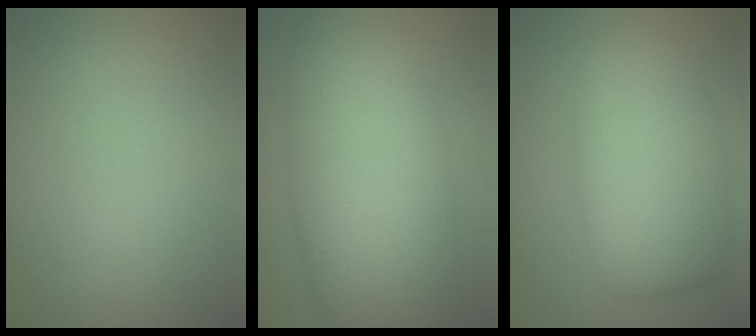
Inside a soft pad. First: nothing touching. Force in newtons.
{"total": 12.2, "press": 12.2, "slide": 0.5}
{"total": 9.9, "press": 9.9, "slide": 0.2}